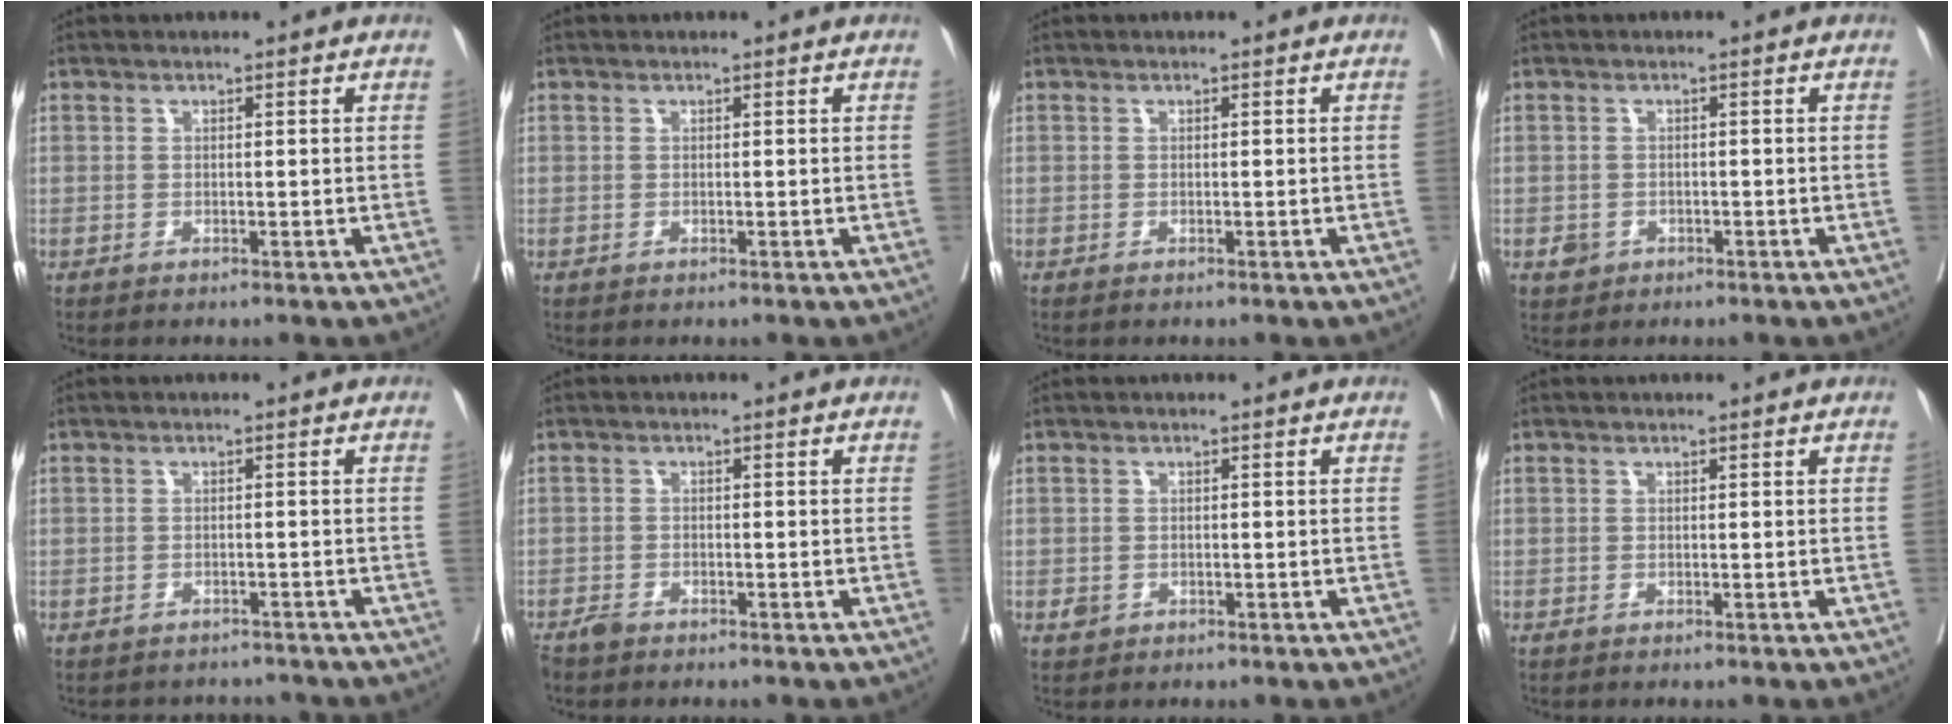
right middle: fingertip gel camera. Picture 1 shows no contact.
{"total": 0.0}
{"total": 0.0}
{"total": 2.0, "force": [-0.9, 1.7, 0.4], "torque": [-0.003, 0.006, -0.010]}
{"total": 4.2, "force": [-3.9, 1.5, -0.6], "torque": [0.011, 0.005, -0.051]}
{"total": 1.6, "force": [-1.5, 0.6, 0.5], "torque": [-0.012, -0.002, -0.024]}
{"total": 1.2, "force": [-0.4, 1.0, 0.4], "torque": [-0.005, 0.003, -0.002]}
{"total": 0.0}